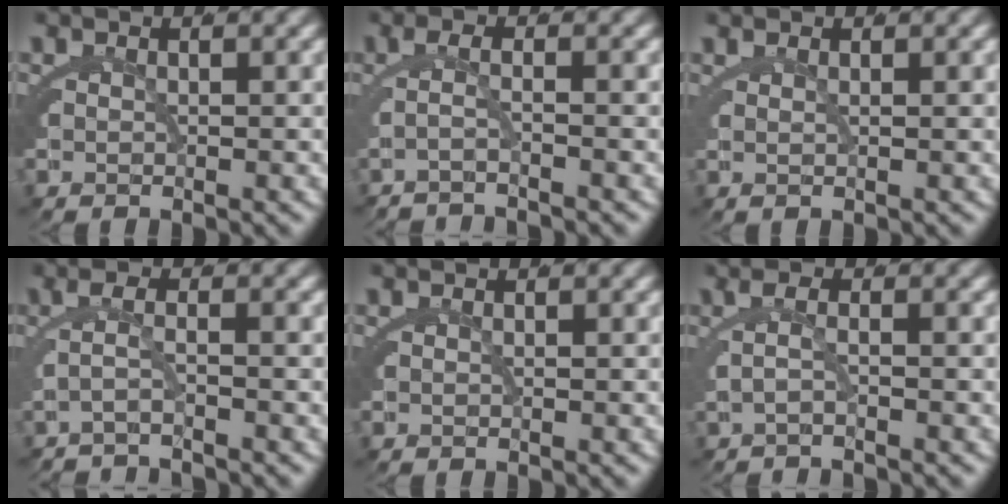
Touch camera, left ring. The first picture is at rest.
{"total": 2.6, "force": [-1.8, -0.1, 1.9], "torque": [-0.042, -0.008, -0.024]}
{"total": 1.1, "force": [0.7, -0.4, 0.8], "torque": [-0.009, 0.004, 0.012]}
{"total": 2.3, "force": [-1.7, -0.1, 1.6], "torque": [-0.035, -0.010, -0.022]}
{"total": 0.0}
{"total": 1.7, "force": [-0.8, -0.3, 1.4], "torque": [-0.033, -0.002, -0.010]}